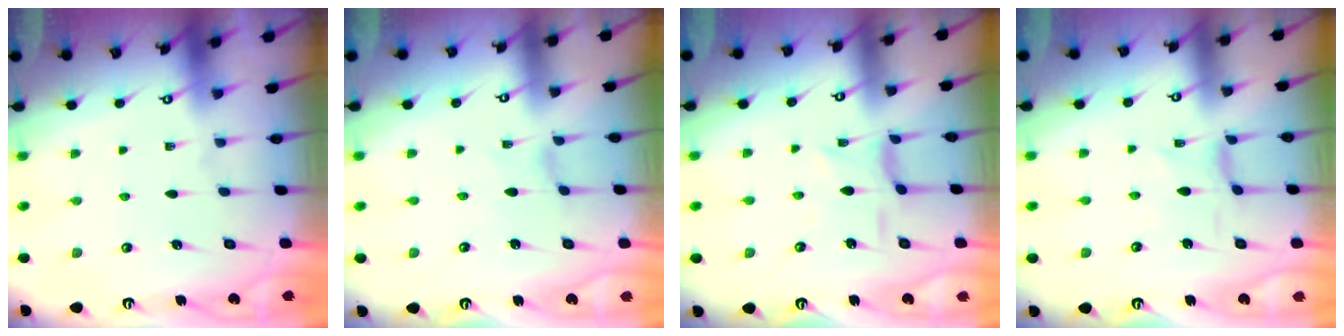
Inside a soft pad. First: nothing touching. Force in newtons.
{"total": 0.7, "press": 0.6, "slide": 0.2}
{"total": 3.6, "press": 3.6, "slide": 0.2}
{"total": 0.0}